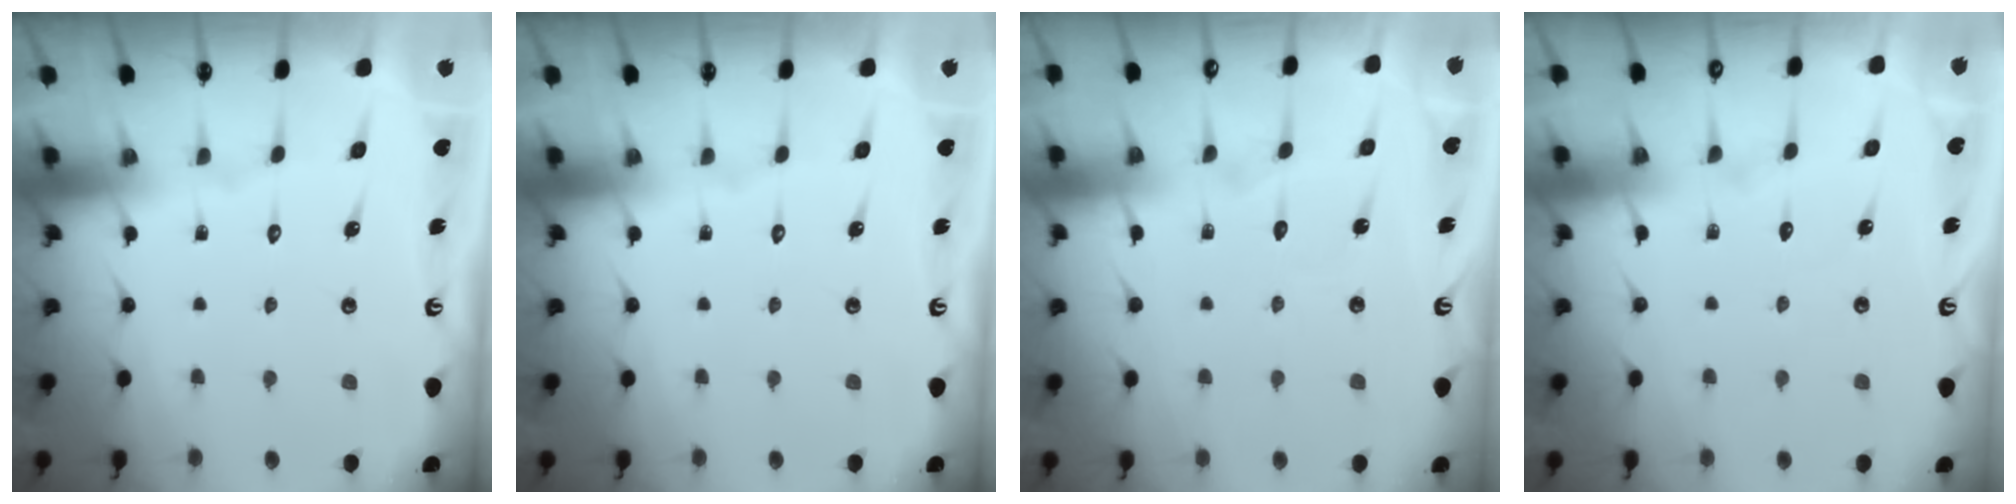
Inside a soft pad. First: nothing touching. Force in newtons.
{"total": 0.0}
{"total": 2.5, "press": 2.5, "slide": 0.2}
{"total": 2.8, "press": 2.8, "slide": 0.4}